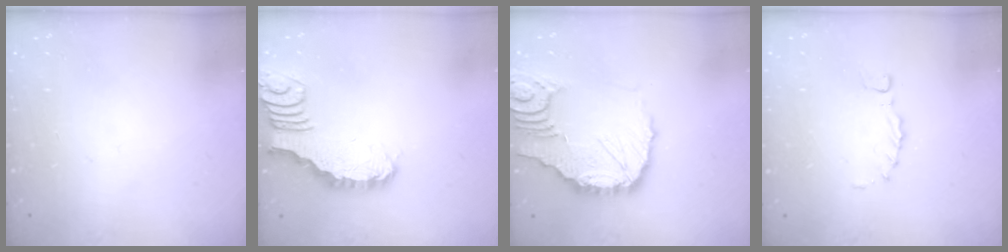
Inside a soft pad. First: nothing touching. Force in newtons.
{"total": 2.5, "press": 2.5, "slide": 0.2}
{"total": 14.8, "press": 14.7, "slide": 1.5}
{"total": 0.8, "press": 0.7, "slide": 0.3}